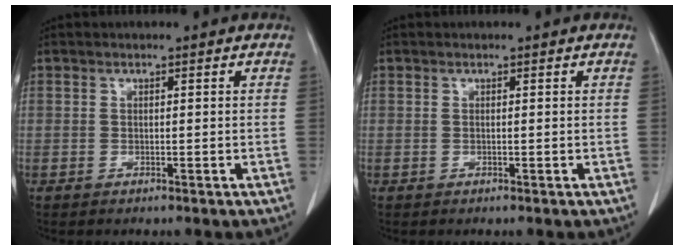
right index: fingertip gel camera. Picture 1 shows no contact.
{"total": 0.0}